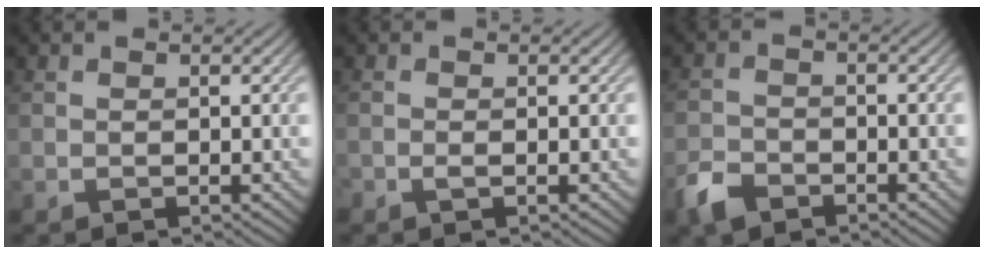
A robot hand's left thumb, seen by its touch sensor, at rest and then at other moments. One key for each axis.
{"total": 0.8, "fx": -0.5, "fy": 0.2, "fz": 0.6, "tx": -0.018, "ty": -0.002, "tz": -0.009}
{"total": 3.9, "fx": -2.9, "fy": 2.1, "fz": 1.6, "tx": -0.041, "ty": -0.007, "tz": -0.068}